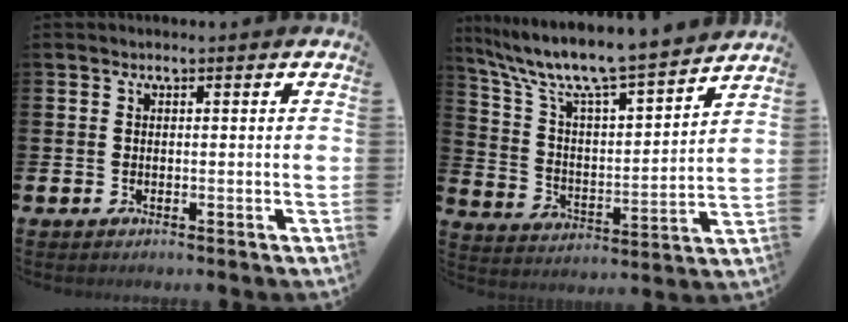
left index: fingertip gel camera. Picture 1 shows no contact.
{"total": 9.6, "force": [8.6, 0.6, 4.1], "torque": [-0.116, -0.064, 0.144]}